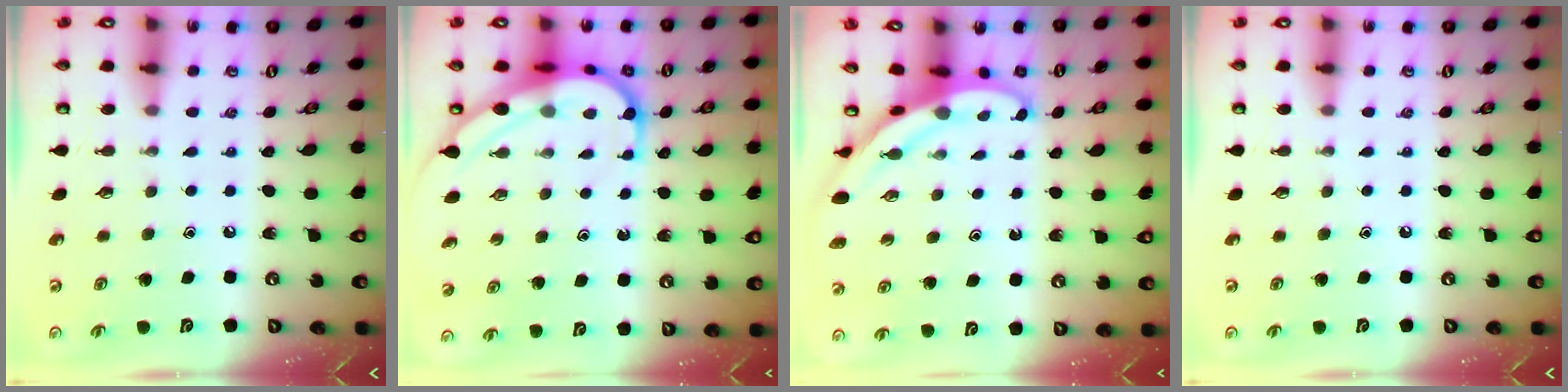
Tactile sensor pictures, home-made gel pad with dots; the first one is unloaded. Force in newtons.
{"total": 8.4, "press": 8.4, "slide": 0.8}
{"total": 3.8, "press": 3.8, "slide": 0.2}
{"total": 0.0}